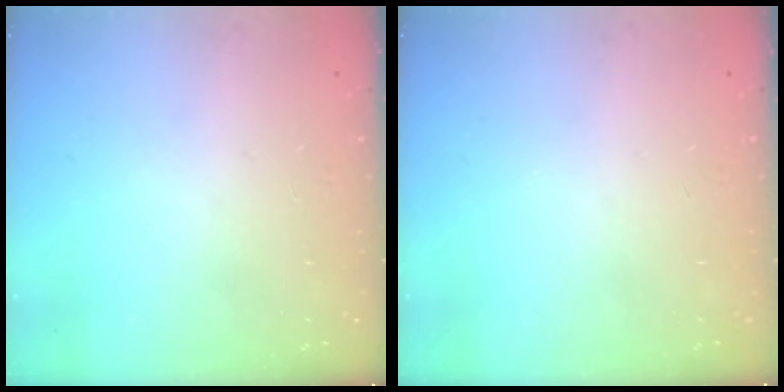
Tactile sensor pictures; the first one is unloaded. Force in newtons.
{"total": 0.0}